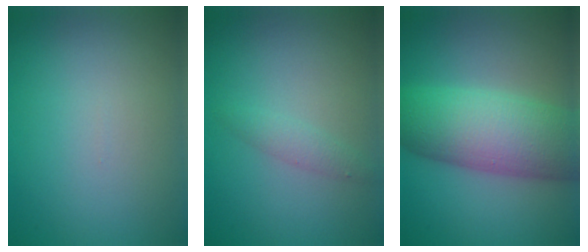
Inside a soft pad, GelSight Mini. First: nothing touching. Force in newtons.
{"total": 1.4, "press": 1.4, "slide": 0.1}
{"total": 9.0, "press": 9.0, "slide": 0.1}